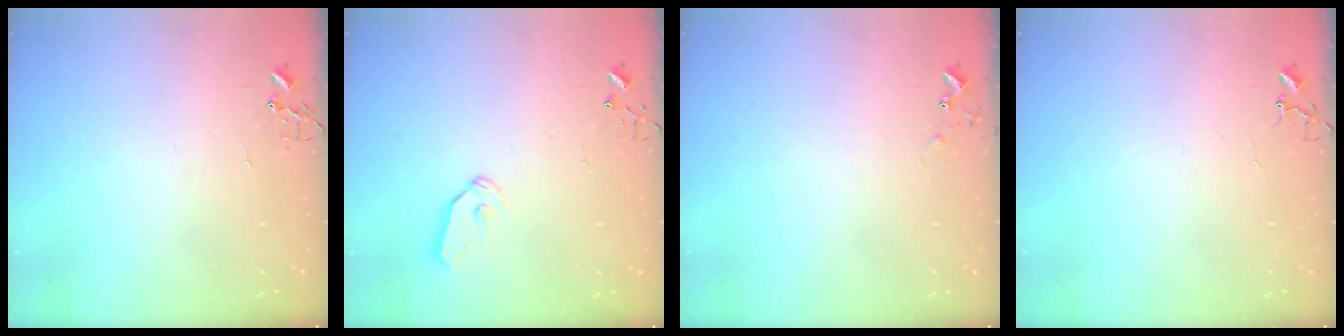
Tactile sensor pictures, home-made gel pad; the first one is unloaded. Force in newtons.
{"total": 7.2, "press": 7.2, "slide": 0.4}
{"total": 5.0, "press": 5.0, "slide": 0.5}
{"total": 4.0, "press": 4.0, "slide": 0.3}